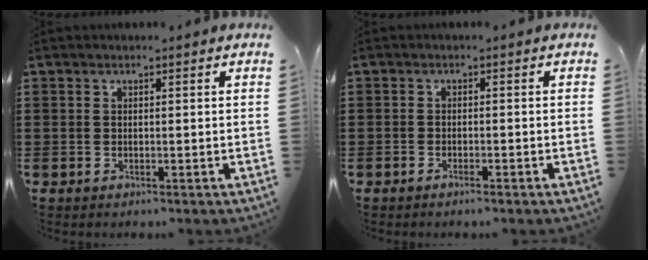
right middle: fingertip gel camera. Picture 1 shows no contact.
{"total": 1.8, "force": [-1.7, 0.2, 0.7], "torque": [-0.015, -0.001, -0.032]}